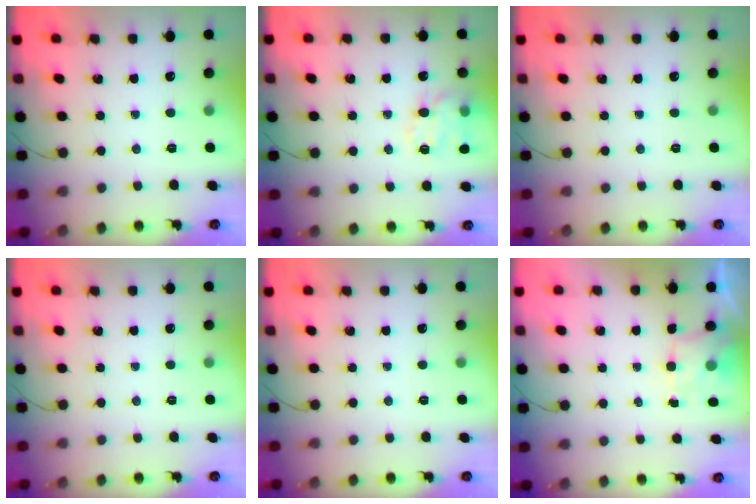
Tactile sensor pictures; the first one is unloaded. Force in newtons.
{"total": 13.6, "press": 13.5, "slide": 2.0}
{"total": 0.0}
{"total": 0.0}
{"total": 0.0}
{"total": 1.8, "press": 1.5, "slide": 1.0}